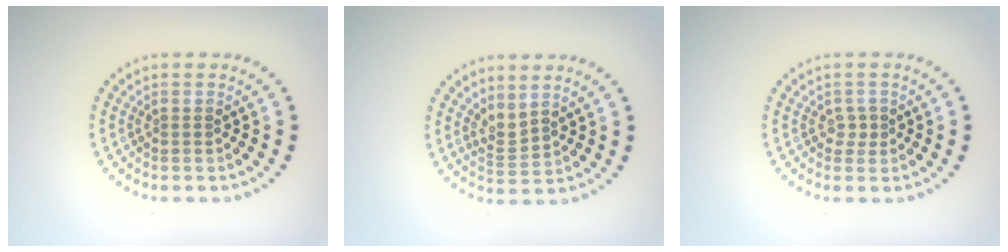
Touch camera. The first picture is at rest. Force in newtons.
{"total": 1.9, "press": 1.3, "slide": 1.4}
{"total": 1.1, "press": 0.9, "slide": 0.5}